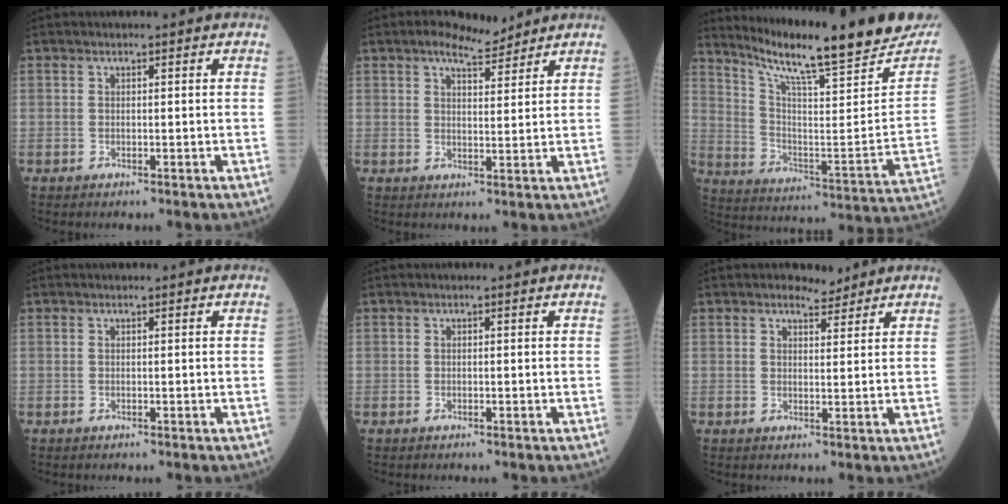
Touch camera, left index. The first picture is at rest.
{"total": 5.1, "force": [4.3, 1.3, 2.4], "torque": [-0.044, 0.008, 0.071]}
{"total": 24.3, "force": [20.8, 1.5, 12.4], "torque": [-0.204, -0.066, 0.298]}
{"total": 0.0}
{"total": 0.0}
{"total": 2.7, "force": [2.5, 0.9, 0.5], "torque": [-0.009, -0.001, 0.039]}